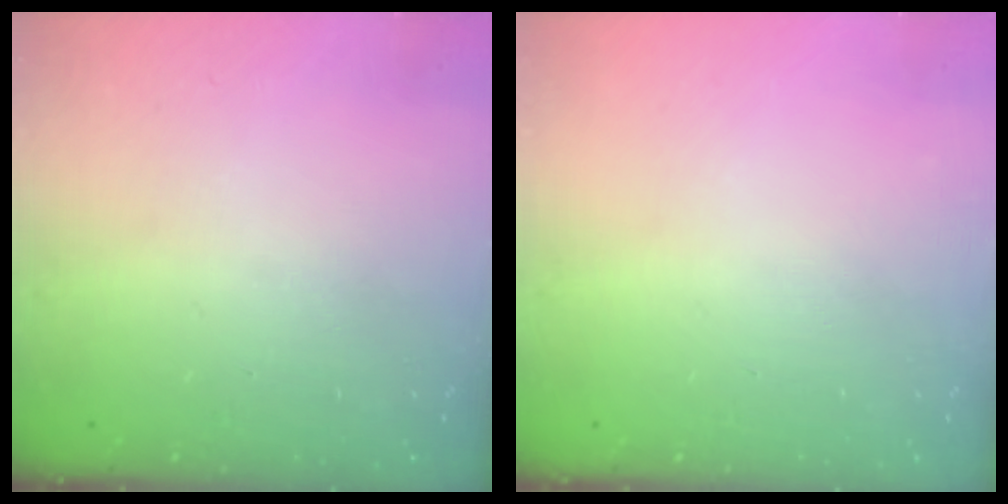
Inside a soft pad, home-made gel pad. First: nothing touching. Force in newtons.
{"total": 0.0}